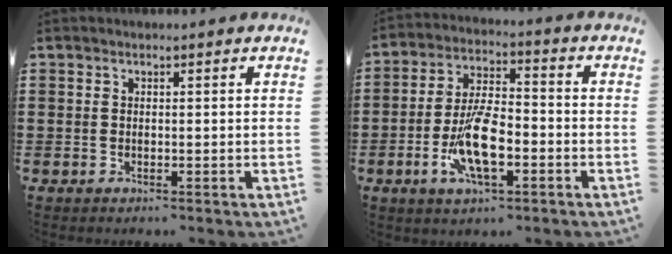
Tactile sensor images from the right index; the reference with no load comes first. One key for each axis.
{"total": 10.2, "fx": -3.3, "fy": 4.0, "fz": 8.8, "tx": -0.181, "ty": -0.005, "tz": -0.060}